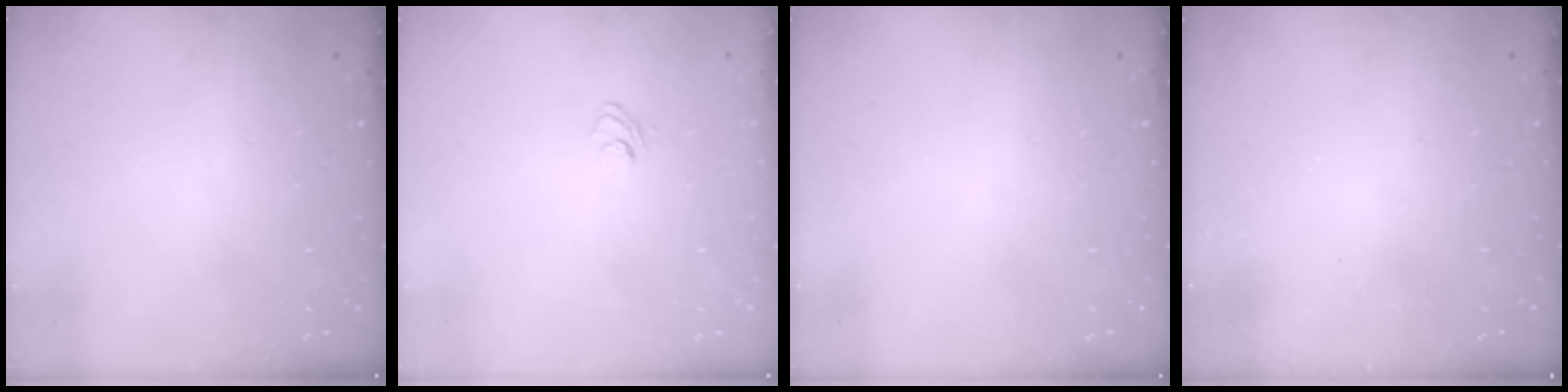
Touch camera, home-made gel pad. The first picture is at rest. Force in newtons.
{"total": 4.3, "press": 4.0, "slide": 1.4}
{"total": 0.0}
{"total": 2.6, "press": 2.5, "slide": 0.9}